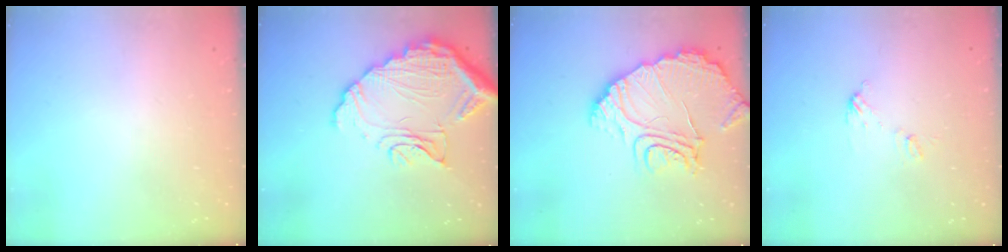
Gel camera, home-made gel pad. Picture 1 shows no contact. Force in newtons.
{"total": 15.5, "press": 15.4, "slide": 1.2}
{"total": 16.5, "press": 16.4, "slide": 1.9}
{"total": 5.7, "press": 5.7, "slide": 0.5}